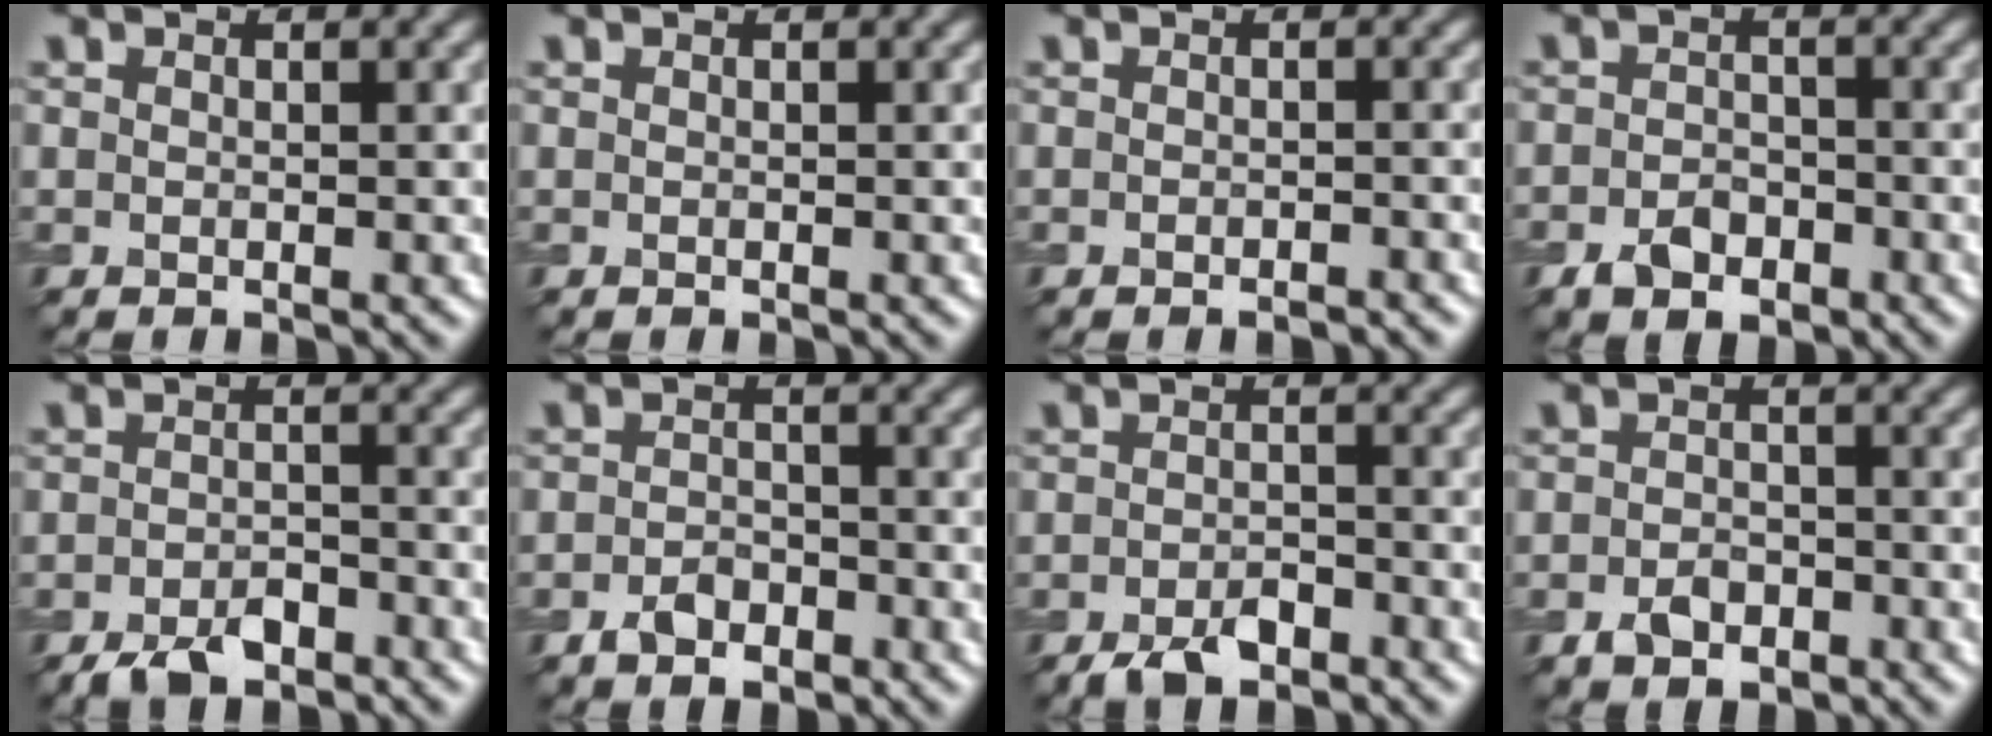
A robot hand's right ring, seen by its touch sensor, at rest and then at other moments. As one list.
[{"total": 0.0}, {"total": 1.0, "force": [-0.8, 0.3, 0.6], "torque": [-0.008, -0.002, -0.011]}, {"total": 2.9, "force": [-1.6, 1.9, 1.5], "torque": [-0.021, 0.002, -0.033]}, {"total": 3.3, "force": [-2.5, 1.4, 1.7], "torque": [-0.028, 0.000, -0.046]}, {"total": 2.5, "force": [-1.5, 1.5, 1.2], "torque": [-0.018, 0.004, -0.031]}, {"total": 3.0, "force": [-2.2, 1.2, 1.7], "torque": [-0.028, 0.001, -0.043]}, {"total": 2.5, "force": [-1.4, 1.7, 1.3], "torque": [-0.018, 0.002, -0.029]}]